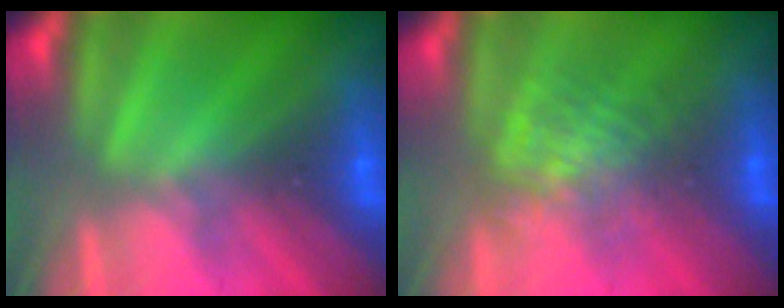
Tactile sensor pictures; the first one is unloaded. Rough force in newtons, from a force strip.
{"total": 4.1}